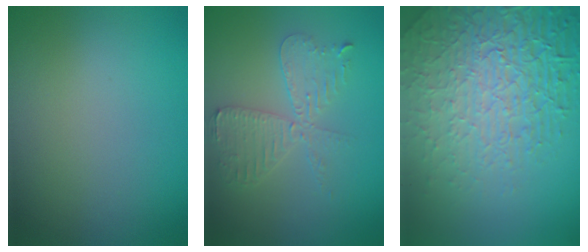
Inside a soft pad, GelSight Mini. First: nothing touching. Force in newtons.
{"total": 4.0, "press": 3.4, "slide": 2.0}
{"total": 8.4, "press": 5.9, "slide": 6.0}